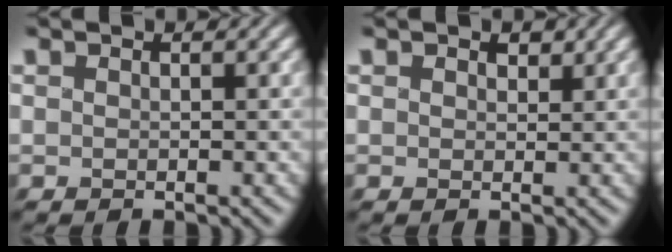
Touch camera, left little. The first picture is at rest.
{"total": 1.8, "force": [1.2, 1.2, 0.8], "torque": [-0.019, -0.003, 0.023]}